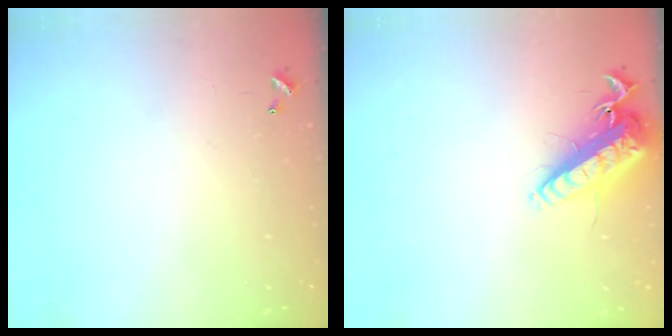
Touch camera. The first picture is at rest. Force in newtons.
{"total": 15.8, "press": 15.5, "slide": 3.1}